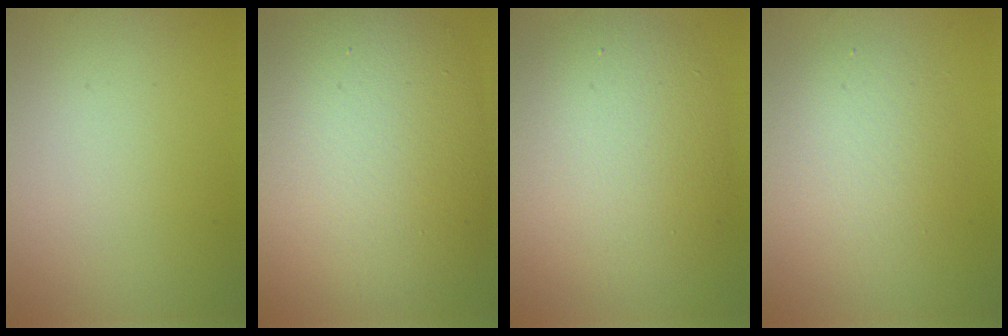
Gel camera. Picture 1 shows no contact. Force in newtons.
{"total": 13.4, "press": 13.4, "slide": 0.4}
{"total": 8.1, "press": 8.1, "slide": 0.5}
{"total": 3.8, "press": 3.8, "slide": 0.2}